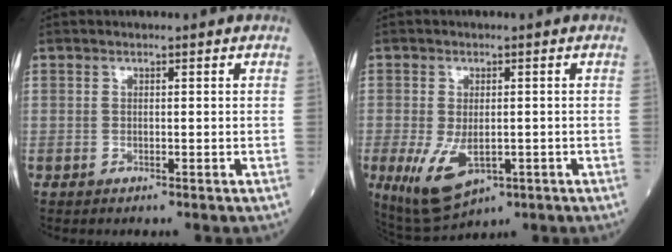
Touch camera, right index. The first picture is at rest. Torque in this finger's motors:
{"motor_torque": [1.07, -0.20, 0.21, 0.06]}